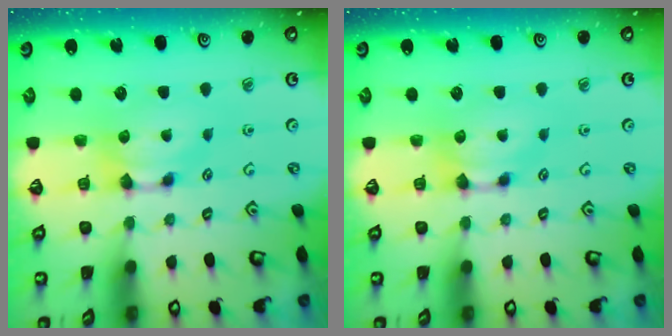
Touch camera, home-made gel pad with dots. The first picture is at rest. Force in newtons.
{"total": 0.0}